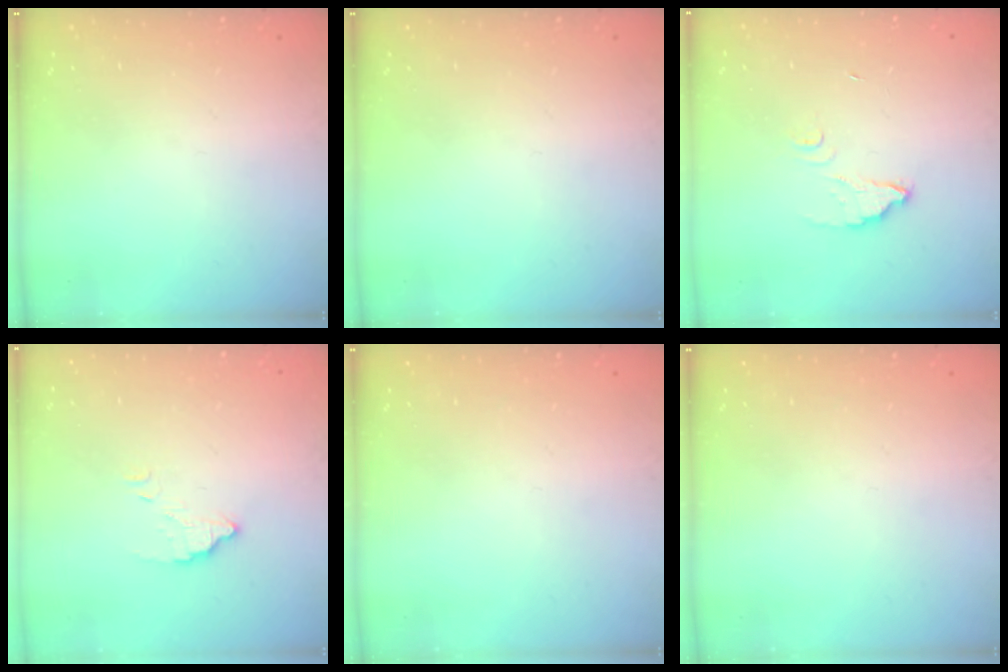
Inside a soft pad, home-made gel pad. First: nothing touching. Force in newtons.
{"total": 0.0}
{"total": 3.3, "press": 3.3, "slide": 0.3}
{"total": 3.1, "press": 3.1, "slide": 0.2}
{"total": 0.0}
{"total": 0.0}